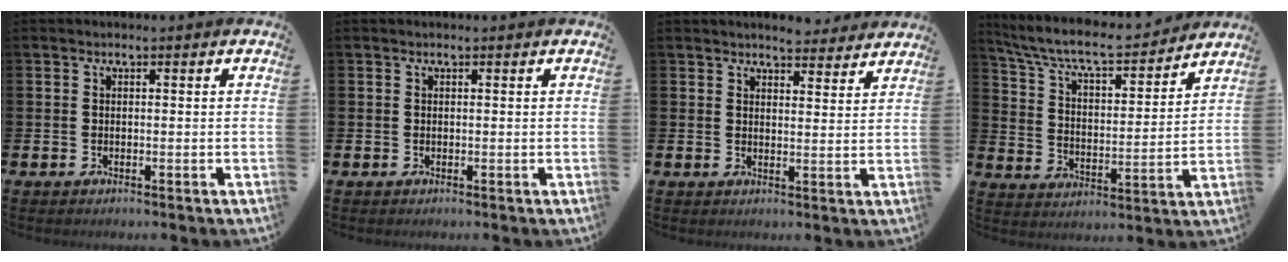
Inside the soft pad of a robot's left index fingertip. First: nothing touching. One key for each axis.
{"total": 0.0}
{"total": 4.3, "fx": 4.3, "fy": 0.4, "fz": 0.1, "tx": -0.002, "ty": -0.026, "tz": 0.078}
{"total": 8.3, "fx": 7.6, "fy": 1.9, "fz": 2.9, "tx": -0.088, "ty": -0.053, "tz": 0.127}